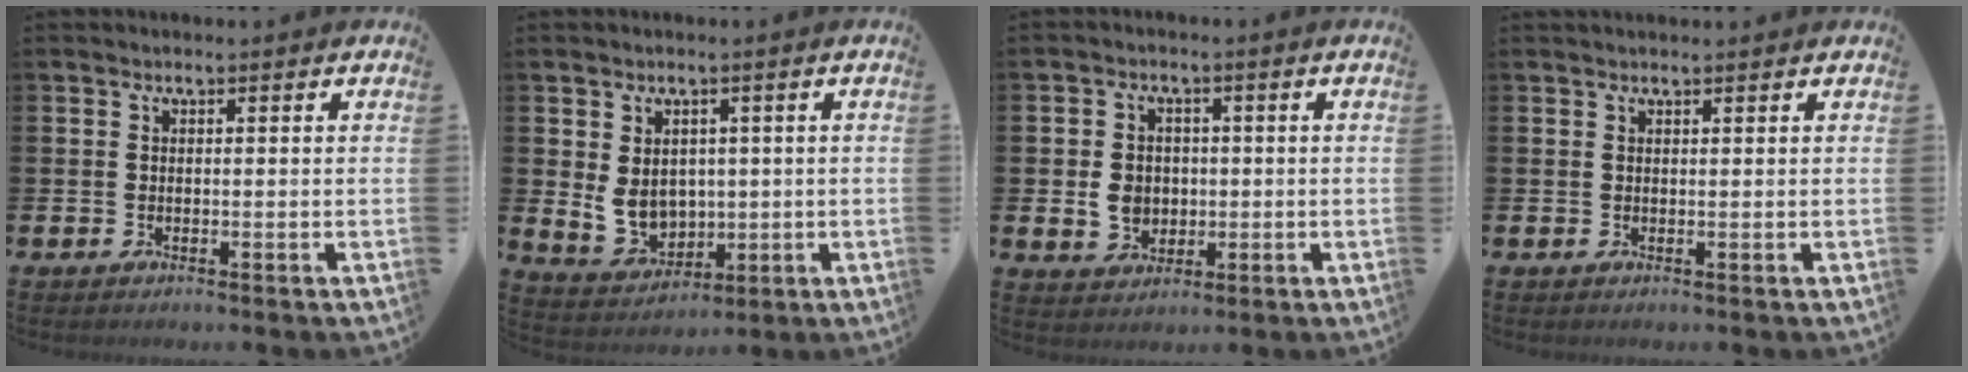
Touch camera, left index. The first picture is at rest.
{"total": 5.1, "force": [0.9, 4.3, 2.7], "torque": [-0.040, -0.002, 0.014]}
{"total": 4.4, "force": [-0.1, 3.8, 2.1], "torque": [-0.025, 0.002, -0.008]}
{"total": 0.7, "force": [0.7, 0.0, 0.1], "torque": [0.005, -0.003, 0.012]}